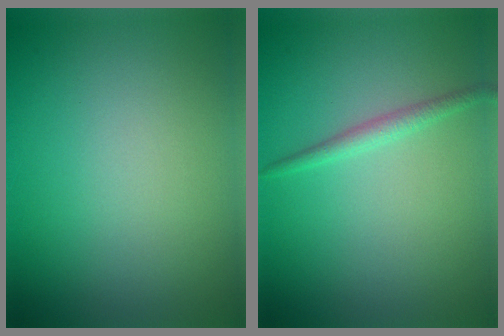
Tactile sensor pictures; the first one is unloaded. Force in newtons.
{"total": 1.4, "press": 1.4, "slide": 0.1}